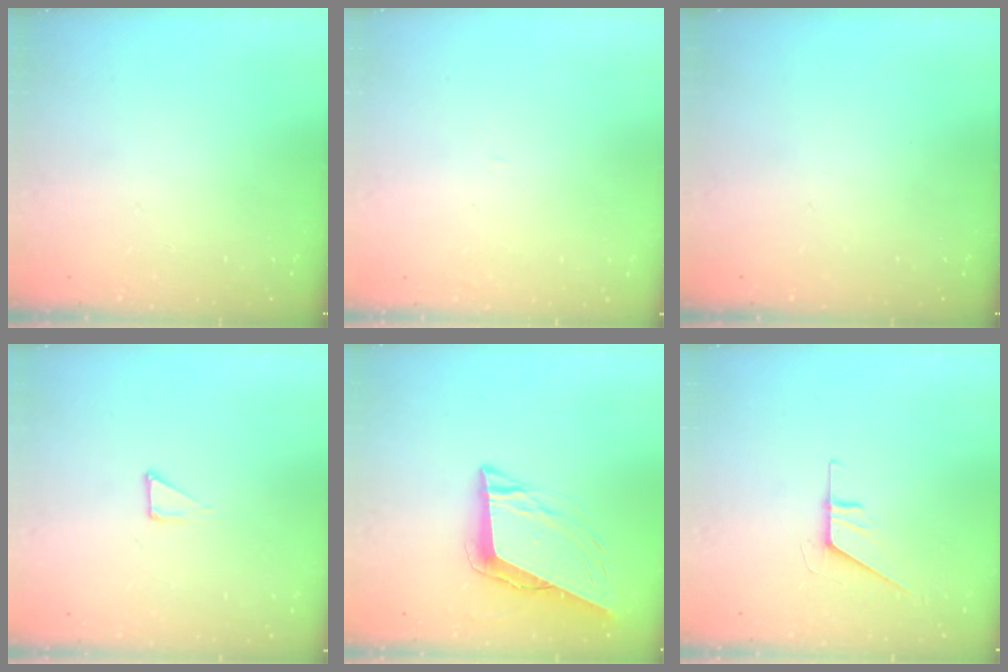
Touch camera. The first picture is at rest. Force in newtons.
{"total": 0.9, "press": 0.9, "slide": 0.1}
{"total": 0.0}
{"total": 2.3, "press": 2.3, "slide": 0.1}
{"total": 10.9, "press": 10.3, "slide": 3.4}
{"total": 5.9, "press": 5.9, "slide": 0.6}